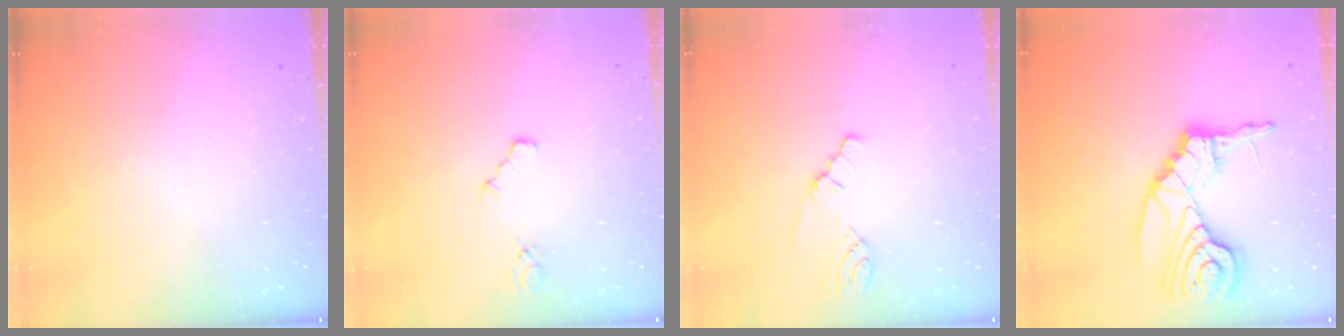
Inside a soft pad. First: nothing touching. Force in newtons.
{"total": 5.5, "press": 5.5, "slide": 0.5}
{"total": 1.5, "press": 1.5, "slide": 0.3}
{"total": 15.0, "press": 14.8, "slide": 2.3}